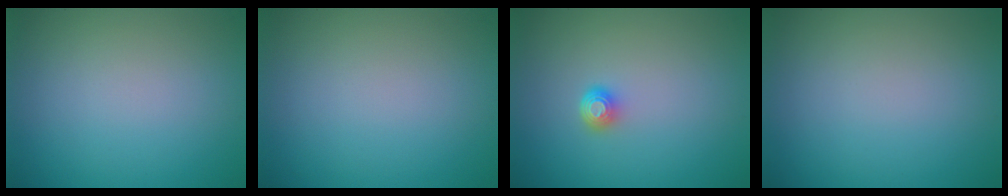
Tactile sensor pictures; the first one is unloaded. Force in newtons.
{"total": 0.0}
{"total": 1.4, "press": 1.1, "slide": 1.0}
{"total": 0.0}